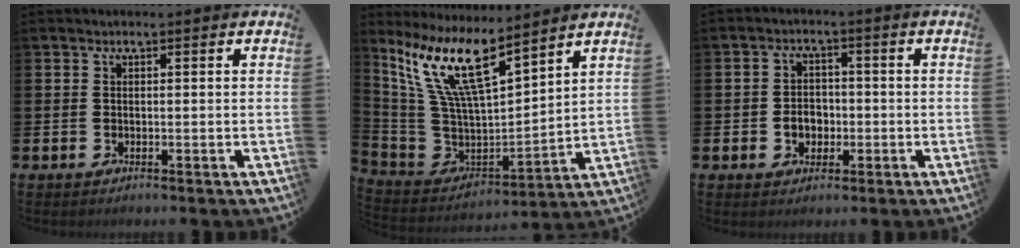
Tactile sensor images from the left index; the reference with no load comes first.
{"total": 11.7, "force": [7.8, 2.9, 8.1], "torque": [-0.196, -0.050, 0.135]}
{"total": 3.3, "force": [-0.9, 2.7, 1.8], "torque": [-0.023, -0.001, -0.024]}